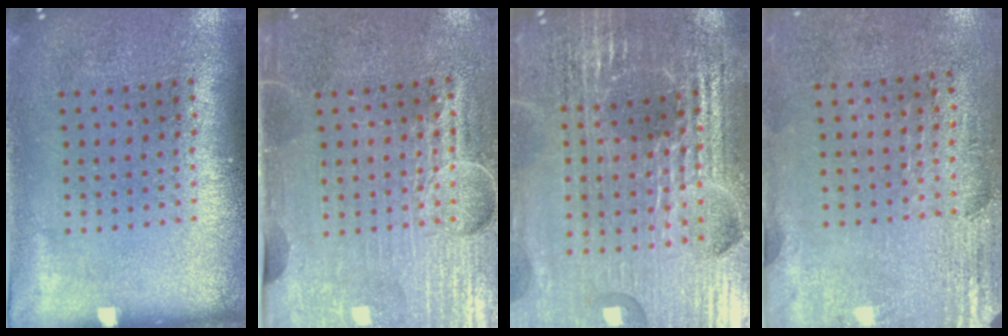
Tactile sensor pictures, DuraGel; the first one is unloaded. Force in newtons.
{"total": 4.5, "press": 4.0, "slide": 1.9}
{"total": 6.2, "press": 5.5, "slide": 2.8}
{"total": 2.9, "press": 2.4, "slide": 1.5}